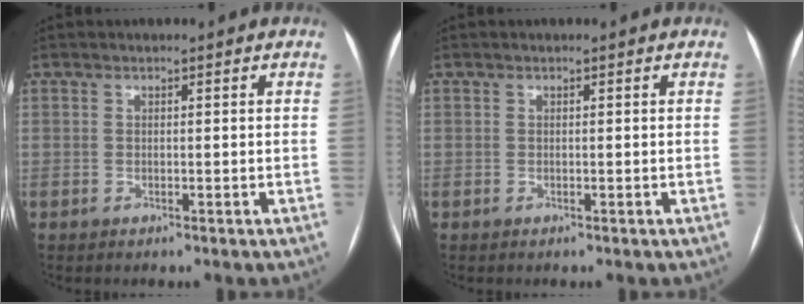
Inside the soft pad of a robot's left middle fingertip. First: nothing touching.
{"total": 0.0}